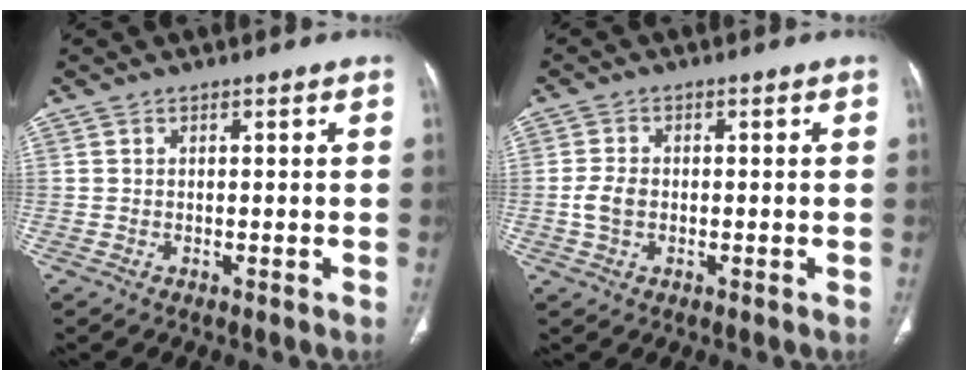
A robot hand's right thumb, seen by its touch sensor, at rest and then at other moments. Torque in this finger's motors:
{"motor_torque": [0.95, 0.78, 0.53, -0.41, 0.17]}